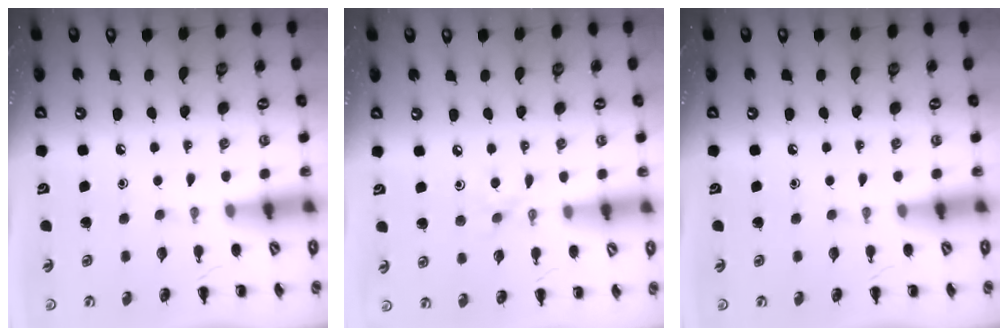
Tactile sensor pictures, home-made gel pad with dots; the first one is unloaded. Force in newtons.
{"total": 4.6, "press": 4.3, "slide": 1.7}
{"total": 0.0}